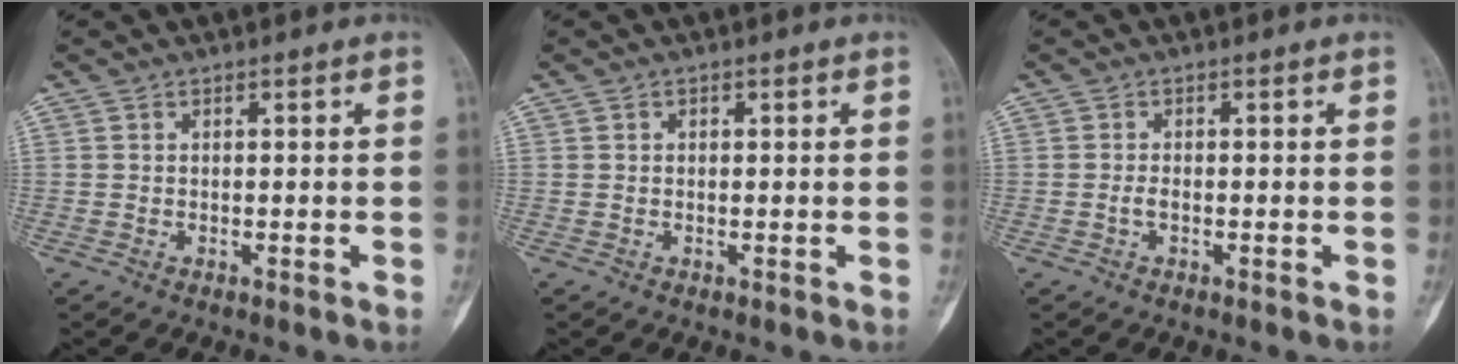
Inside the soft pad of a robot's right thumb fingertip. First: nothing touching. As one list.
[{"total": 0.6, "force": [0.1, 0.5, 0.2], "torque": [0.001, 0.002, 0.001]}, {"total": 1.1, "force": [-0.4, 0.5, 0.9], "torque": [-0.021, 0.000, -0.007]}]